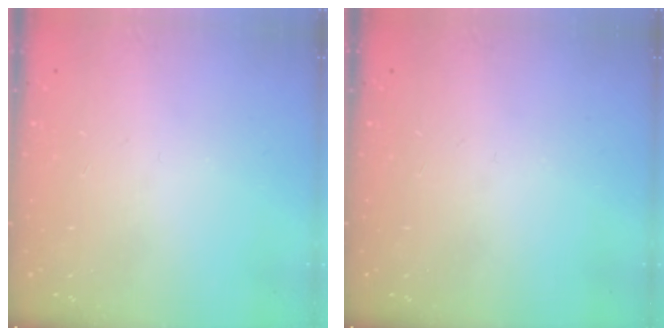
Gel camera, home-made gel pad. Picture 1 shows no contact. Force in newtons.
{"total": 0.0}